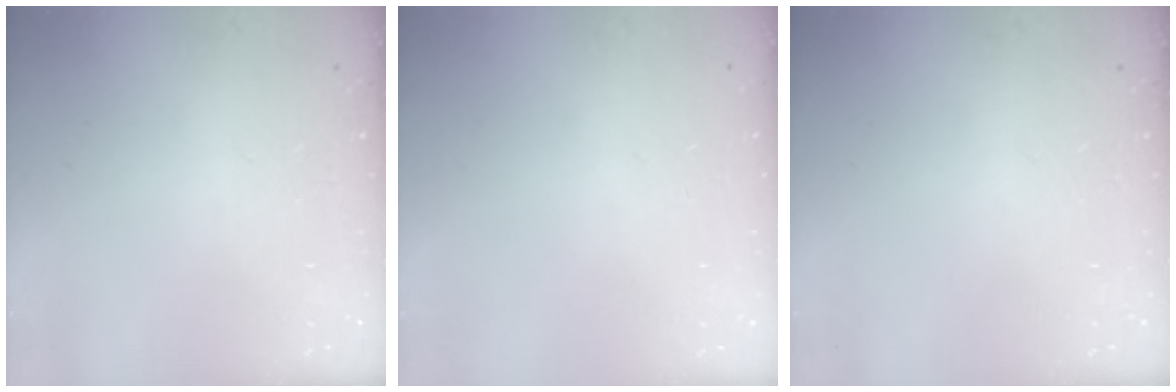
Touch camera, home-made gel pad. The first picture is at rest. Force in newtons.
{"total": 0.0}
{"total": 0.0}